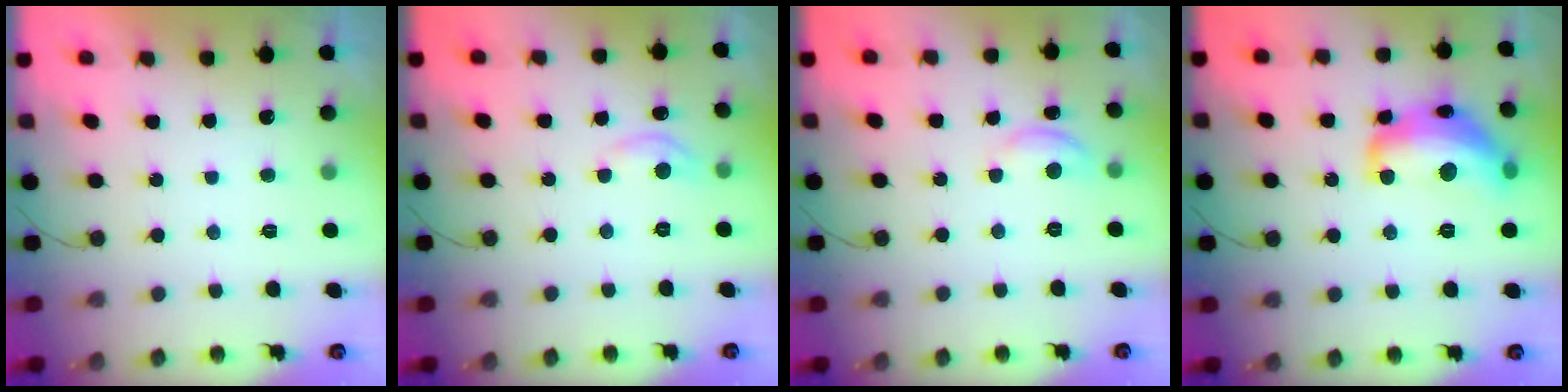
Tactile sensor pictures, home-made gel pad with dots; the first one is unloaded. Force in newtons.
{"total": 5.1, "press": 5.0, "slide": 0.7}
{"total": 5.2, "press": 5.2, "slide": 0.5}
{"total": 17.9, "press": 17.9, "slide": 1.0}